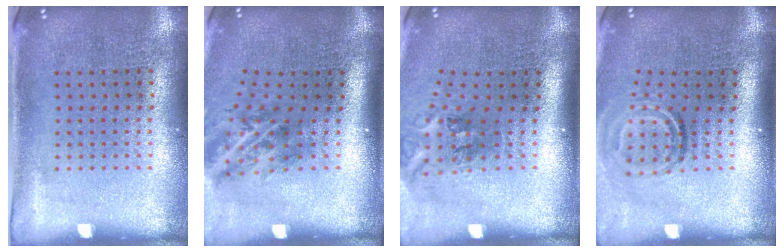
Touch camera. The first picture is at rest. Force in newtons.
{"total": 1.9, "press": 1.3, "slide": 1.5}
{"total": 1.8, "press": 1.2, "slide": 1.3}
{"total": 1.9, "press": 1.2, "slide": 1.5}